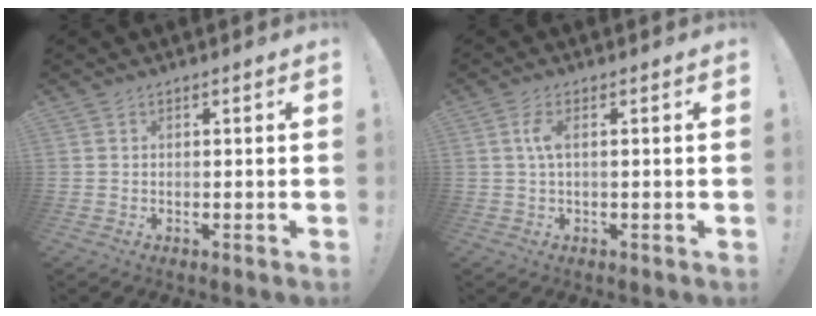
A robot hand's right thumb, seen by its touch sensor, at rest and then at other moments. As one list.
[{"total": 3.9, "force": [0.5, 1.2, 3.7], "torque": [-0.068, 0.004, 0.008]}]